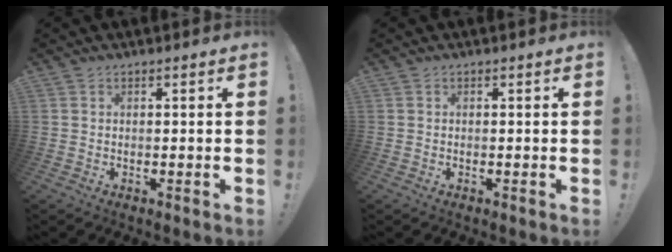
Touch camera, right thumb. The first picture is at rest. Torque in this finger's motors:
{"motor_torque": [-0.02, -0.09, 0.39, -0.05, -0.08]}